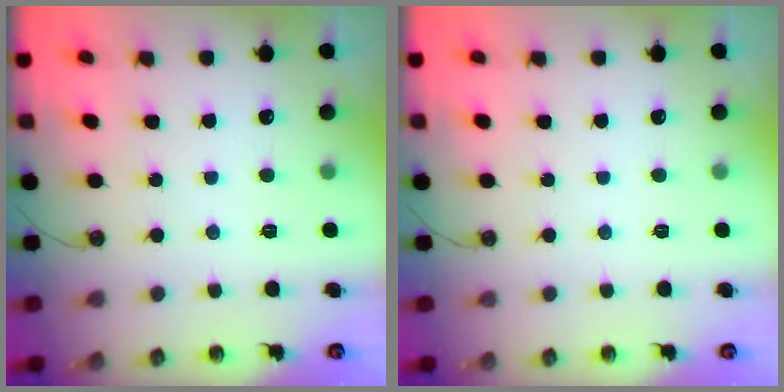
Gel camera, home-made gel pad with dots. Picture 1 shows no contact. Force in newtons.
{"total": 0.0}